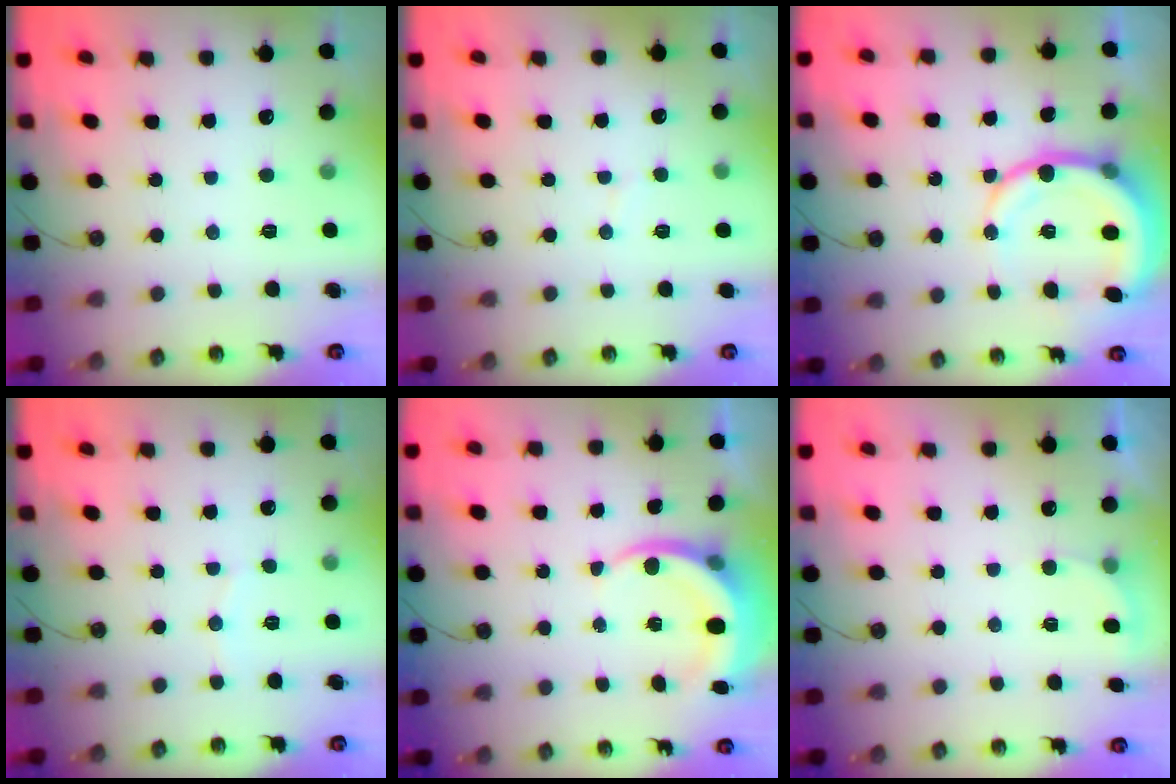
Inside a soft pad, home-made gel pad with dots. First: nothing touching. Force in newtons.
{"total": 3.6, "press": 3.6, "slide": 0.4}
{"total": 12.0, "press": 11.8, "slide": 2.2}
{"total": 3.1, "press": 3.1, "slide": 0.2}
{"total": 6.2, "press": 6.1, "slide": 0.6}
{"total": 3.0, "press": 2.8, "slide": 1.0}